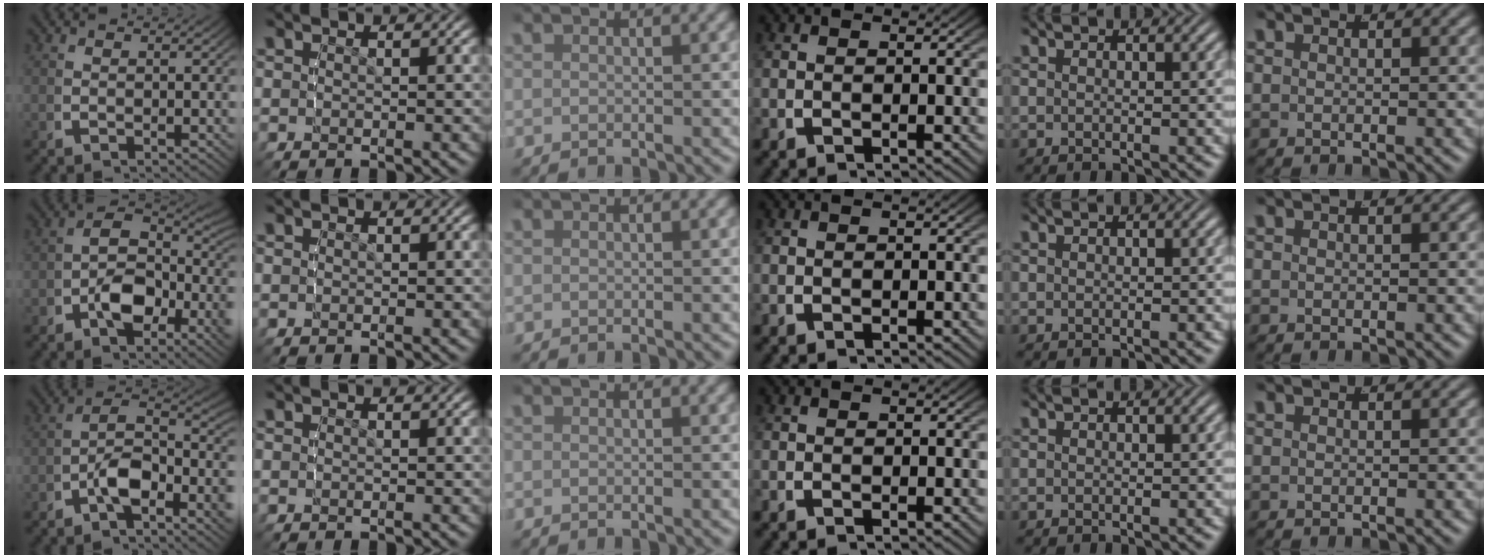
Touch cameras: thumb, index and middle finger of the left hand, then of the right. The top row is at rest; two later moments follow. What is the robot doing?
{"motion": "lift_and_place", "object": "stress ball aka squeeze ball"}